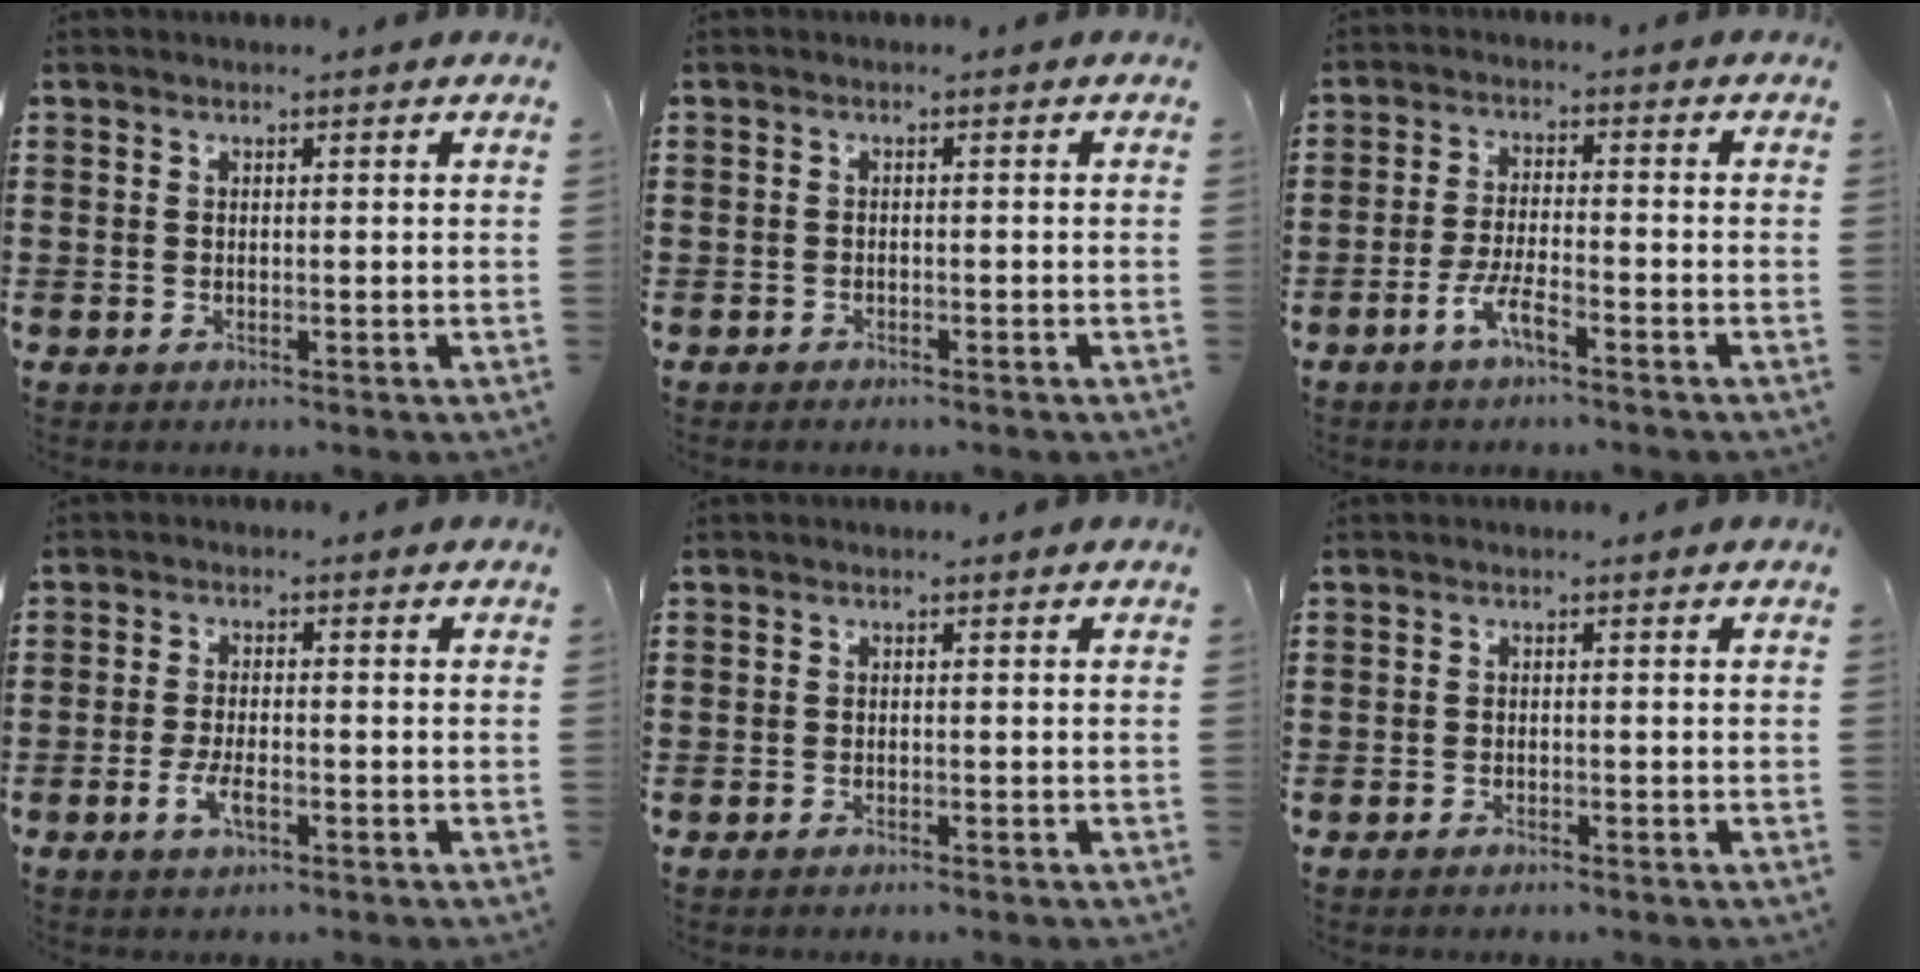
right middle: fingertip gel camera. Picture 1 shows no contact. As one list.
[{"total": 1.0, "force": [-0.9, 0.4, 0.0], "torque": [-0.003, 0.003, -0.021]}, {"total": 4.9, "force": [-3.1, 1.0, 3.7], "torque": [-0.087, -0.002, -0.064]}, {"total": 4.0, "force": [-1.8, 1.5, 3.3], "torque": [-0.069, 0.000, -0.035]}, {"total": 0.8, "force": [-0.8, 0.2, 0.2], "torque": [-0.006, 0.000, -0.016]}, {"total": 1.0, "force": [-0.9, 0.3, 0.2], "torque": [-0.007, 0.001, -0.020]}]